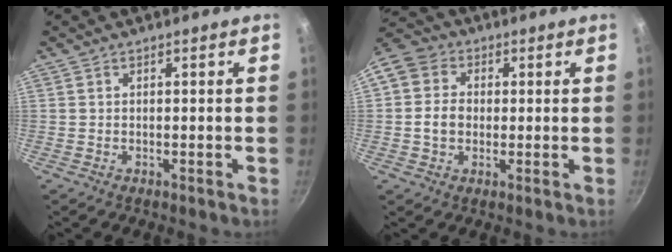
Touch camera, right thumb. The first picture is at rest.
{"total": 9.3, "force": [0.4, 8.0, 4.8], "torque": [-0.073, 0.017, -0.007]}